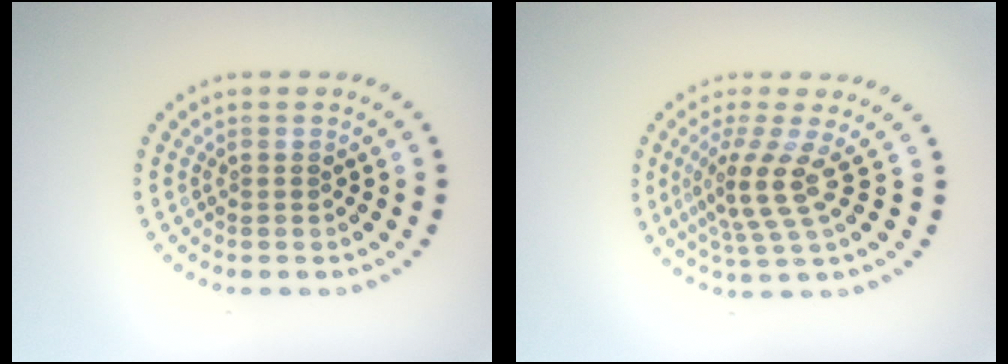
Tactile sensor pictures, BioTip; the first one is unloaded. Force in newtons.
{"total": 3.7, "press": 2.7, "slide": 2.5}